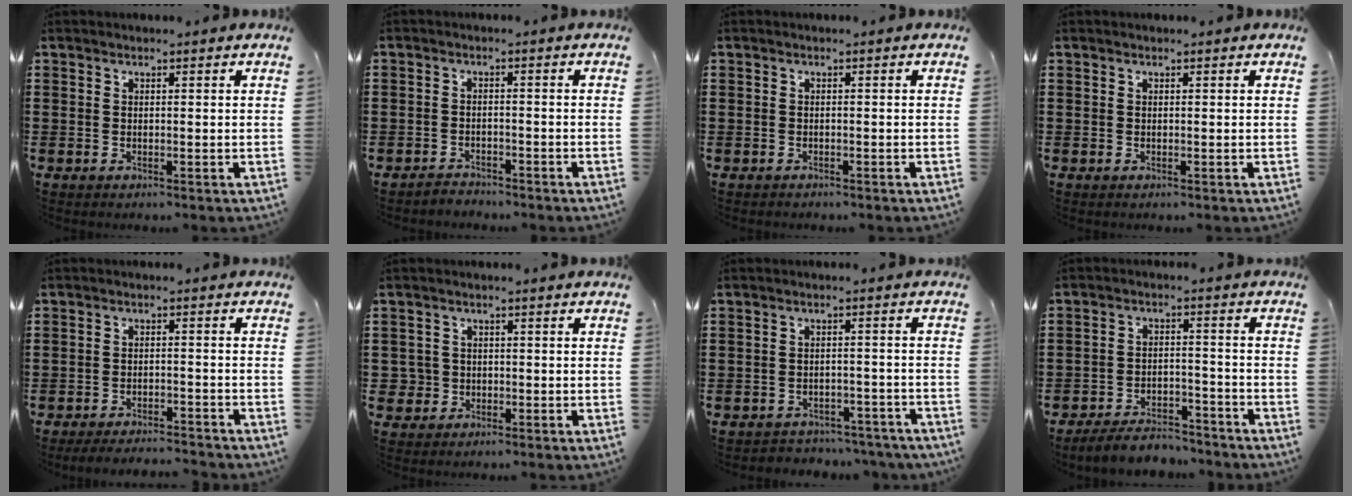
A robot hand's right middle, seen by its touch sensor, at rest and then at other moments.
{"total": 2.4, "force": [-2.3, 0.6, -0.3], "torque": [-0.002, 0.001, -0.052]}
{"total": 0.8, "force": [-0.7, 0.3, -0.1], "torque": [0.001, 0.003, -0.016]}
{"total": 0.0}
{"total": 3.5, "force": [-3.4, 0.2, 0.7], "torque": [-0.013, 0.003, -0.070]}
{"total": 2.8, "force": [-0.7, 2.7, 0.5], "torque": [-0.029, 0.002, -0.020]}
{"total": 3.0, "force": [-3.0, 0.5, -0.1], "torque": [-0.006, 0.001, -0.065]}
{"total": 5.5, "force": [-5.2, 1.0, 1.1], "torque": [-0.023, 0.008, -0.105]}